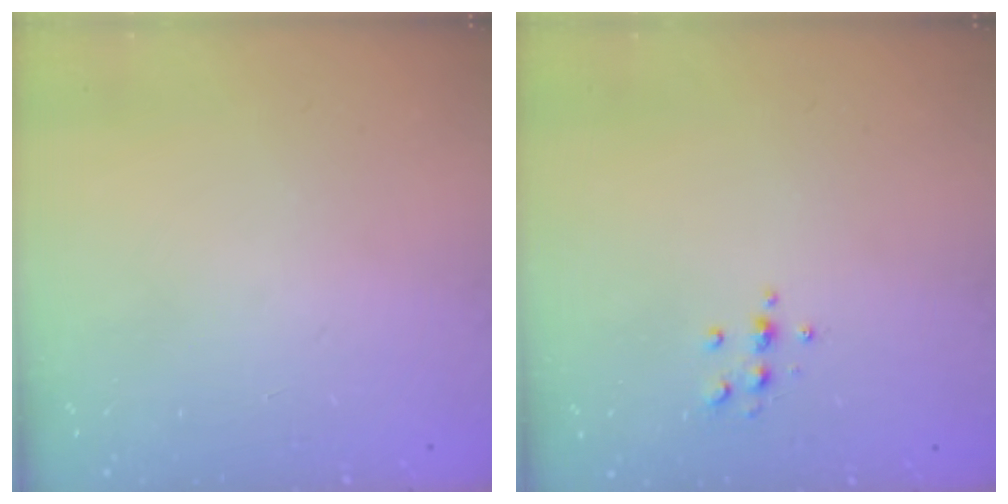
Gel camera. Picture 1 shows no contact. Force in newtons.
{"total": 5.4, "press": 5.2, "slide": 1.4}